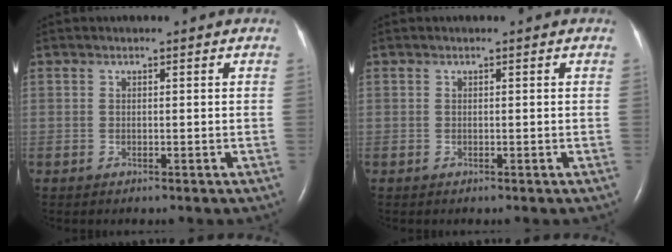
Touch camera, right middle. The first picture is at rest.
{"total": 0.0}